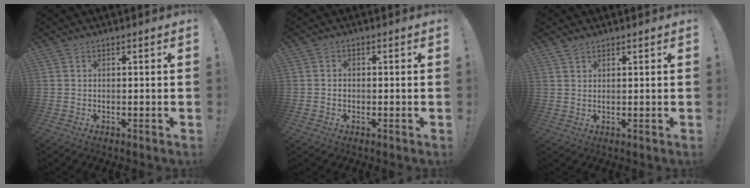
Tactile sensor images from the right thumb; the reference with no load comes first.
{"total": 1.0, "force": [-0.4, 0.8, 0.4], "torque": [-0.001, 0.002, -0.010]}
{"total": 1.8, "force": [1.6, 0.6, 0.7], "torque": [-0.009, -0.006, 0.028]}